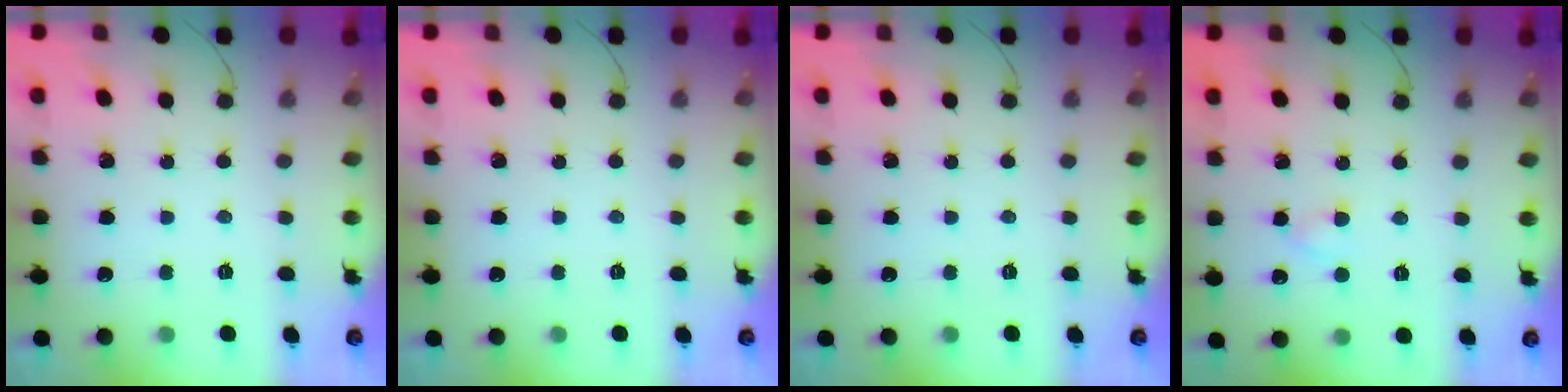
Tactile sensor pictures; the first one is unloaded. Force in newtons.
{"total": 0.0}
{"total": 0.0}
{"total": 2.0, "press": 1.8, "slide": 0.9}